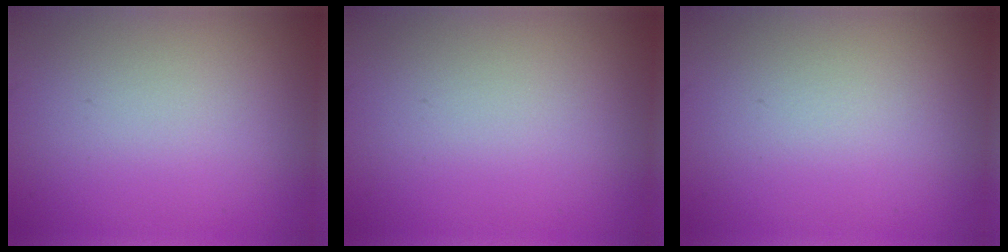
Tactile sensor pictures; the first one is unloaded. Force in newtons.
{"total": 0.0}
{"total": 0.0}